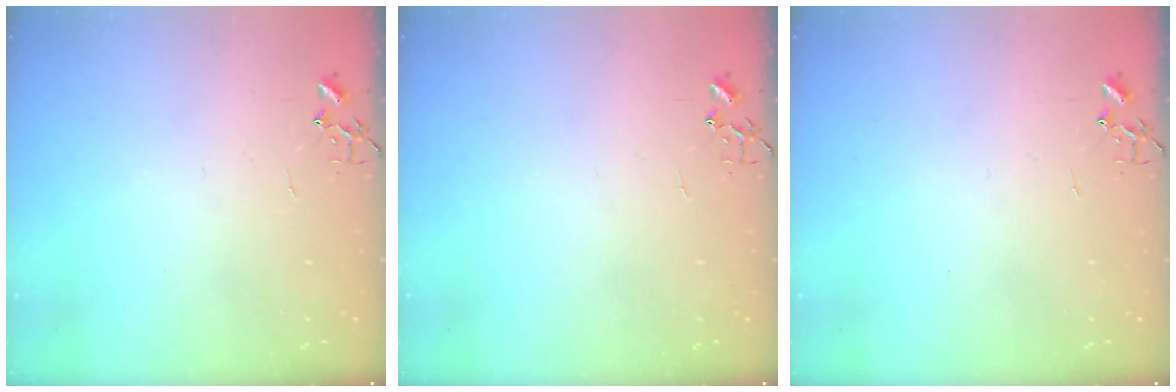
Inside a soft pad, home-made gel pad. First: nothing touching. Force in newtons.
{"total": 0.0}
{"total": 0.0}